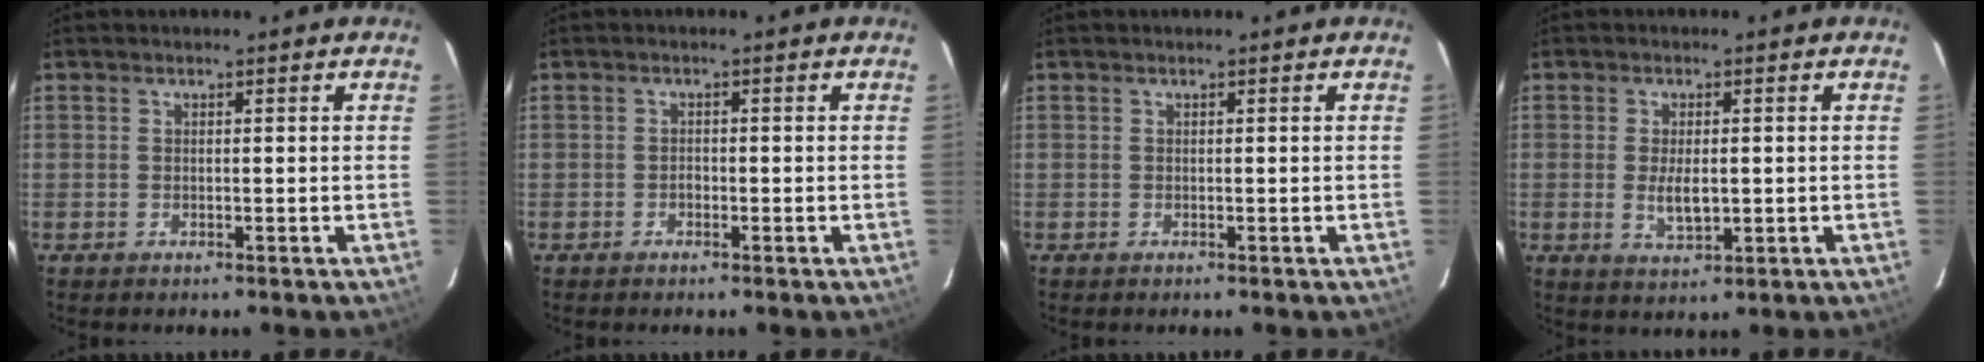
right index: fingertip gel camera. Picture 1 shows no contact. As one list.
[{"total": 0.9, "force": [-0.5, 0.6, 0.3], "torque": [-0.006, 0.003, -0.008]}, {"total": 0.0}, {"total": 4.9, "force": [-0.5, 2.3, 4.3], "torque": [-0.079, -0.010, -0.004]}]